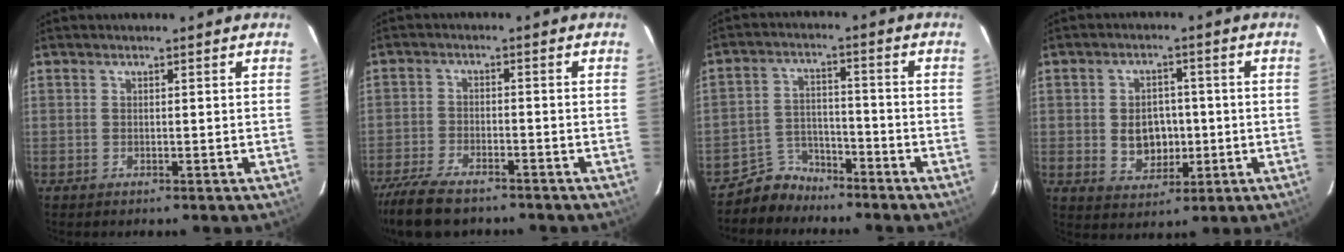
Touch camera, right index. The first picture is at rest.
{"total": 11.8, "force": [-9.3, 3.9, 6.0], "torque": [-0.147, -0.030, -0.165]}
{"total": 5.8, "force": [-5.1, 2.8, 0.1], "torque": [-0.011, 0.020, -0.089]}
{"total": 7.2, "force": [-0.6, 5.7, 4.4], "torque": [-0.087, 0.007, 0.004]}